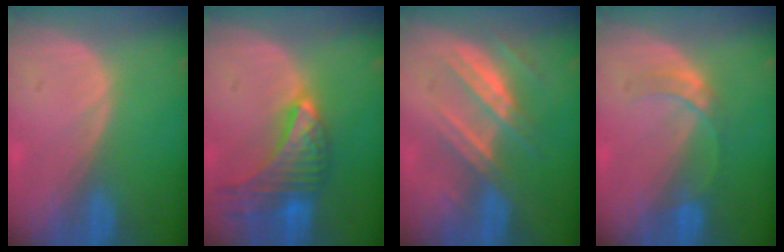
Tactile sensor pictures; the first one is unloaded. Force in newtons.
{"total": 9.7, "press": 8.6, "slide": 4.5}
{"total": 7.4, "press": 6.8, "slide": 3.0}
{"total": 3.3, "press": 3.3, "slide": 0.3}